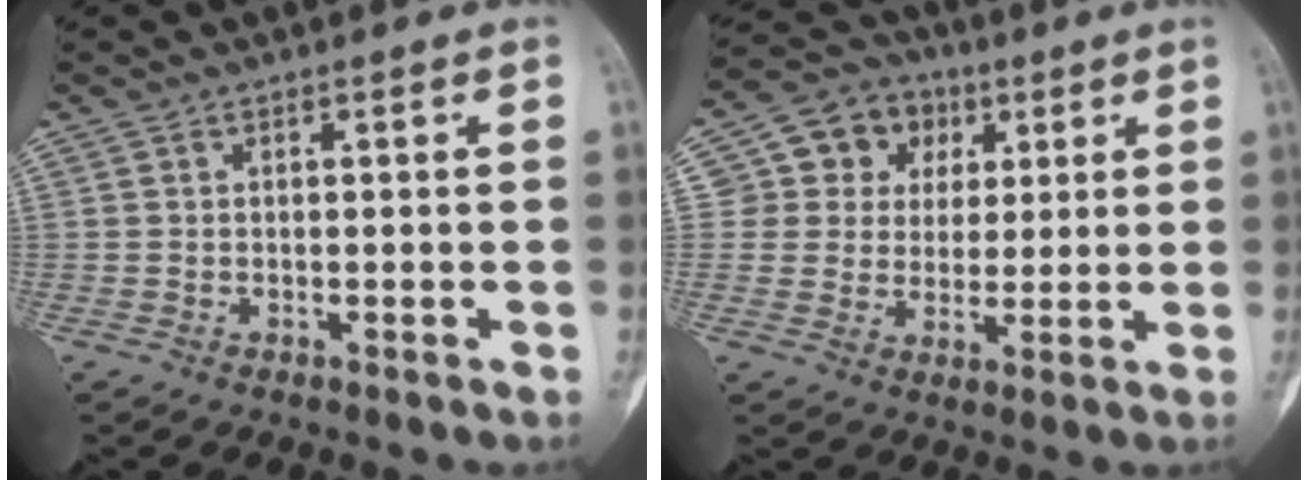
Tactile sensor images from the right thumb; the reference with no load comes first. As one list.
[{"total": 11.4, "force": [3.7, 10.2, 3.6], "torque": [-0.009, 0.002, 0.059]}]